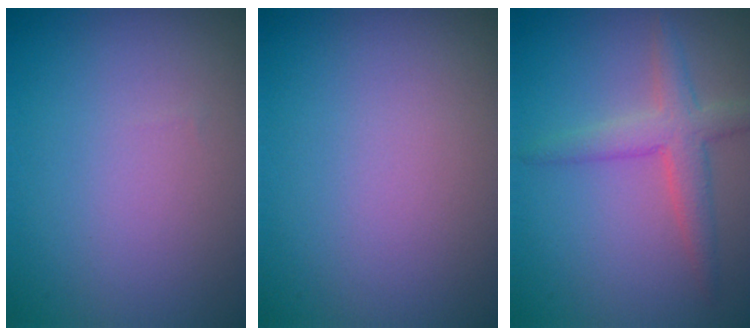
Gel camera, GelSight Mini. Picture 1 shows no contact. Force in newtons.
{"total": 0.0}
{"total": 3.2, "press": 3.2, "slide": 0.1}